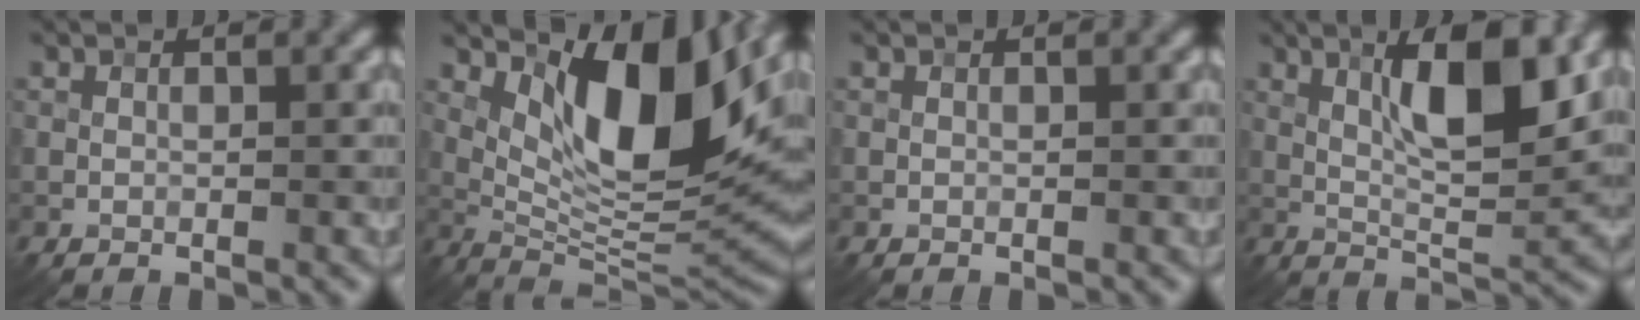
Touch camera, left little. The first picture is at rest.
{"total": 11.9, "force": [4.2, 4.6, 10.2], "torque": [-0.154, -0.009, 0.079]}
{"total": 0.0}
{"total": 8.5, "force": [3.0, 2.0, 7.7], "torque": [-0.123, 0.001, 0.051]}